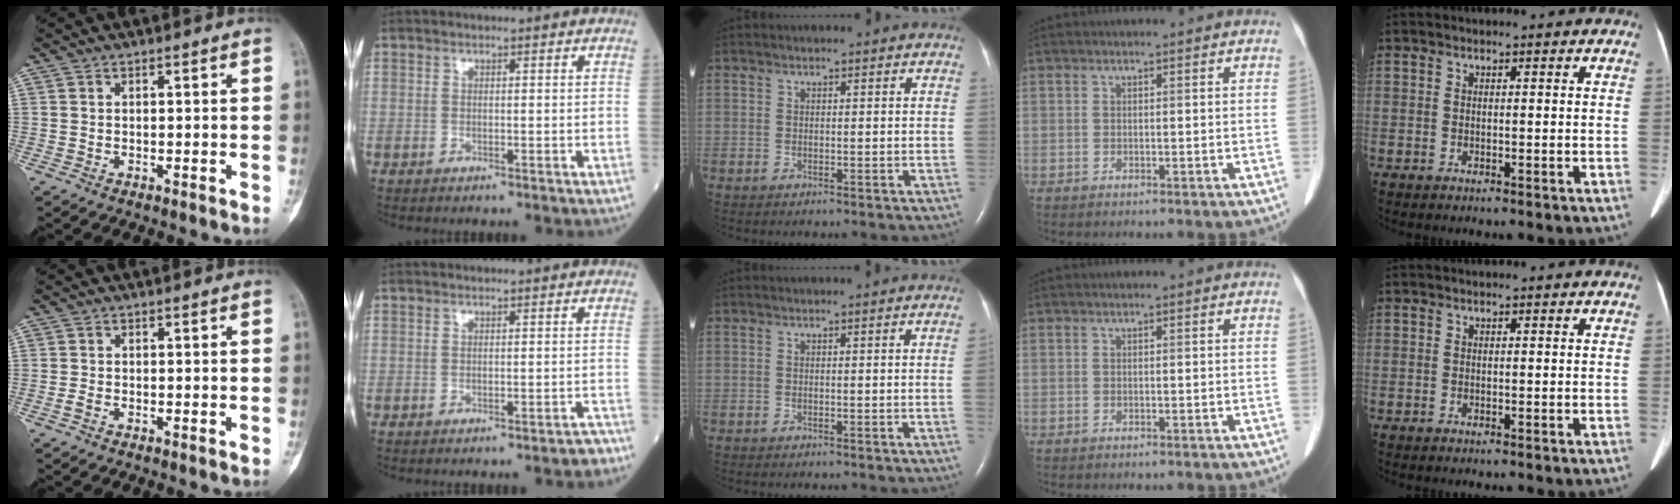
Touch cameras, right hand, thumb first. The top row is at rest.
{"thumb": {"total": 0.9, "force": [-0.5, 0.4, 0.6], "torque": [-0.018, -0.001, -0.011]}, "index": {"total": 1.7, "force": [-1.5, 0.3, 0.7], "torque": [-0.007, -0.002, -0.017]}, "middle": {"total": 0.7, "force": [-0.2, -0.3, 0.5], "torque": [0.003, 0.004, -0.005]}}